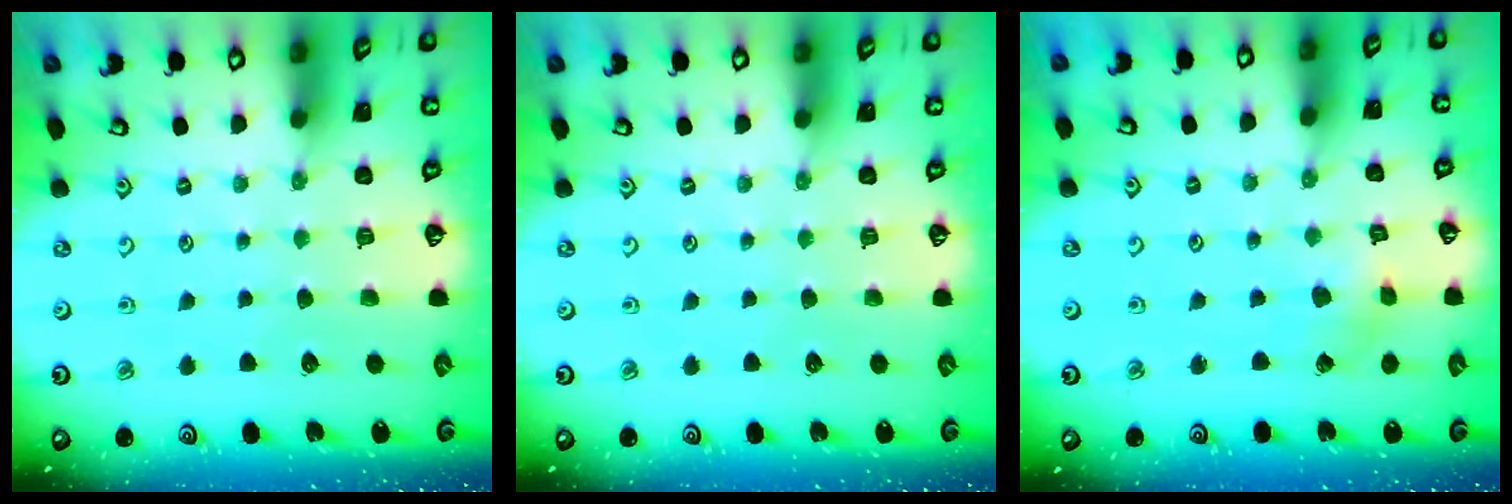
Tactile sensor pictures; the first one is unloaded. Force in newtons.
{"total": 0.0}
{"total": 2.9, "press": 2.9, "slide": 0.3}